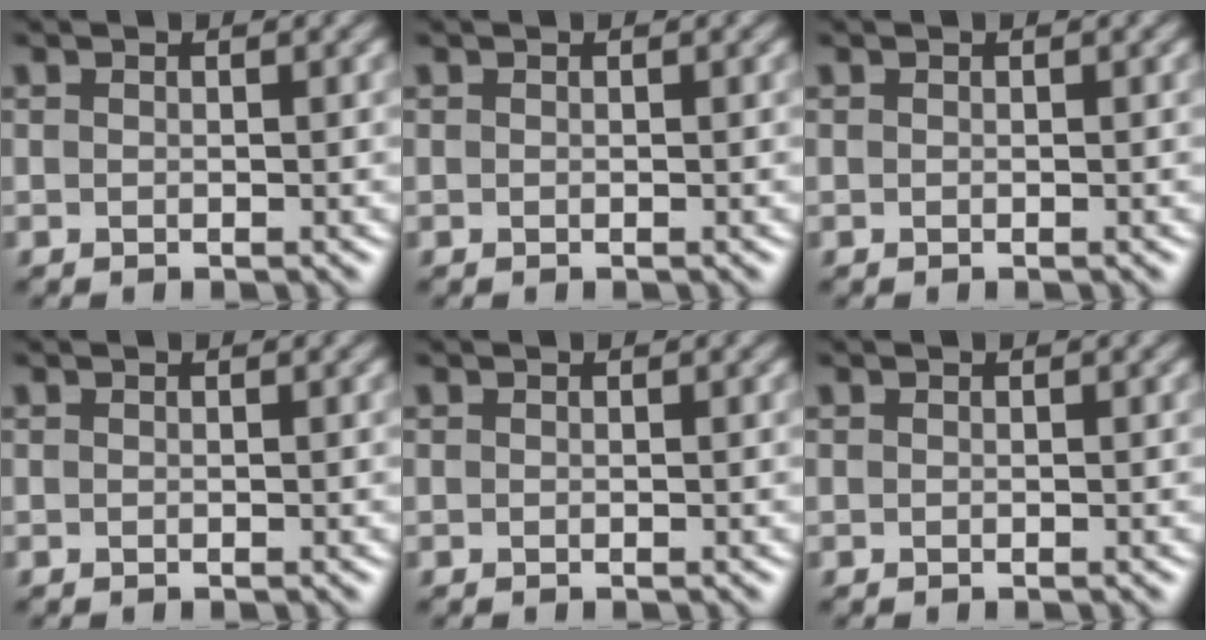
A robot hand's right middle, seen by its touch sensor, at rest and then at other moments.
{"total": 0.0}
{"total": 0.0}
{"total": 0.0}
{"total": 0.0}
{"total": 0.0}